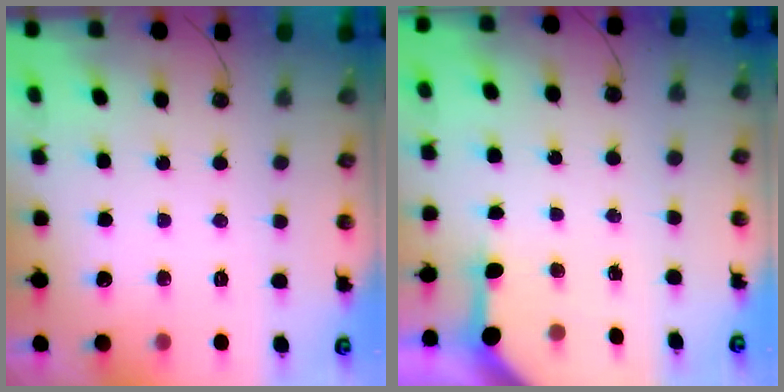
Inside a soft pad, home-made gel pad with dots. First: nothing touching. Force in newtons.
{"total": 3.3, "press": 3.2, "slide": 0.3}